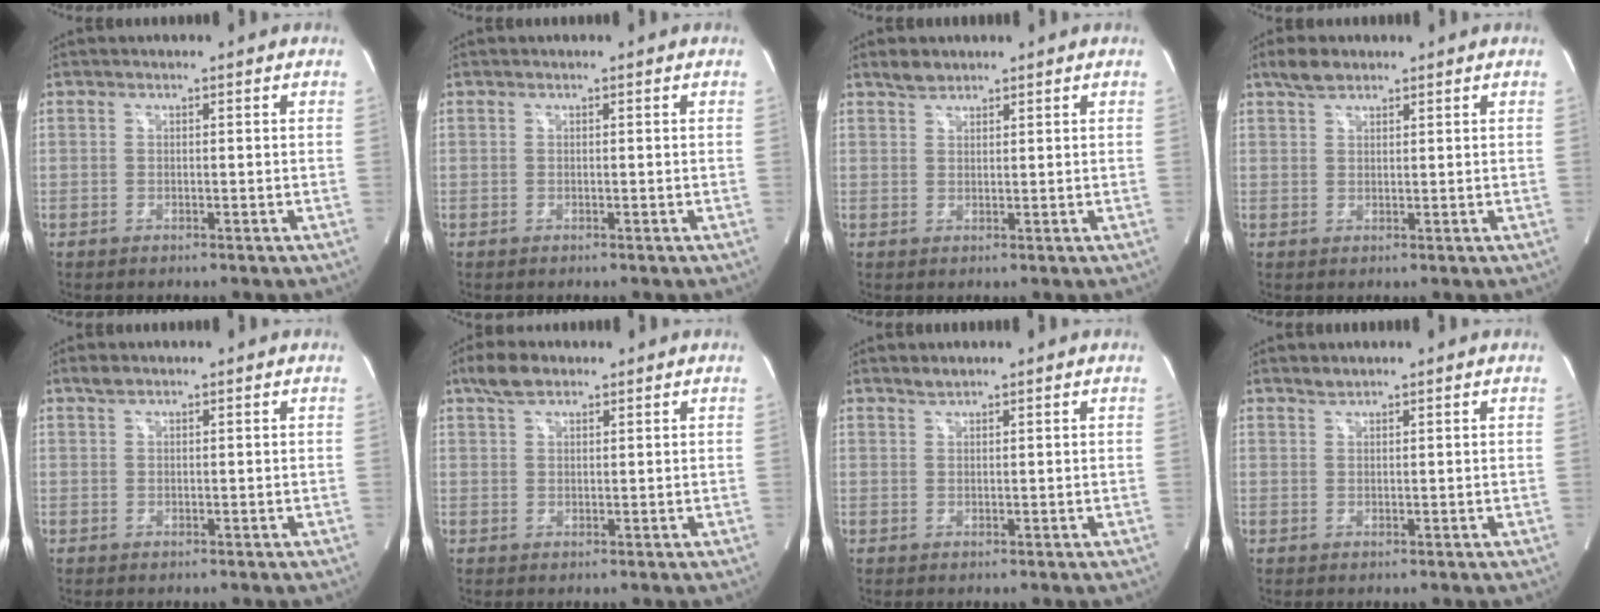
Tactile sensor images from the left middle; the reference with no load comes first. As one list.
[{"total": 0.0}, {"total": 2.1, "force": [1.8, 0.8, 0.5], "torque": [-0.015, 0.004, 0.035]}, {"total": 2.9, "force": [2.3, 1.2, 1.3], "torque": [-0.033, 0.008, 0.045]}, {"total": 1.0, "force": [0.8, 0.3, 0.4], "torque": [-0.011, 0.007, 0.018]}, {"total": 3.7, "force": [2.7, 1.6, 1.9], "torque": [-0.046, 0.011, 0.054]}, {"total": 0.8, "force": [0.8, -0.1, 0.1], "torque": [-0.008, 0.001, 0.018]}, {"total": 1.0, "force": [1.0, 0.0, 0.0], "torque": [-0.008, 0.000, 0.022]}]